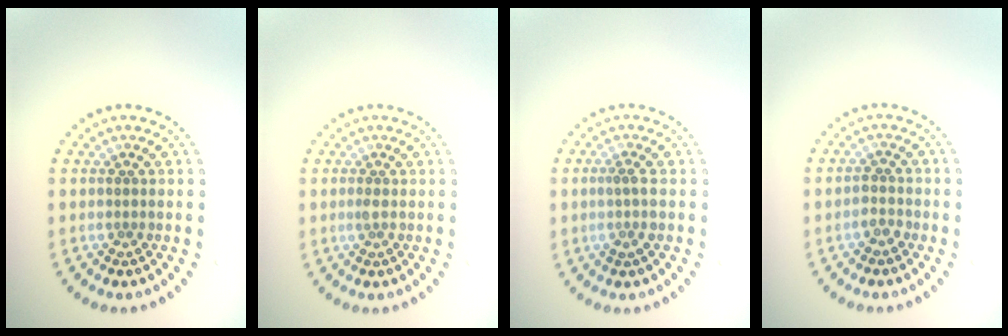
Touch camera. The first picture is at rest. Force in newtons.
{"total": 0.6, "press": 0.5, "slide": 0.3}
{"total": 1.4, "press": 1.2, "slide": 0.8}
{"total": 1.3, "press": 1.2, "slide": 0.6}